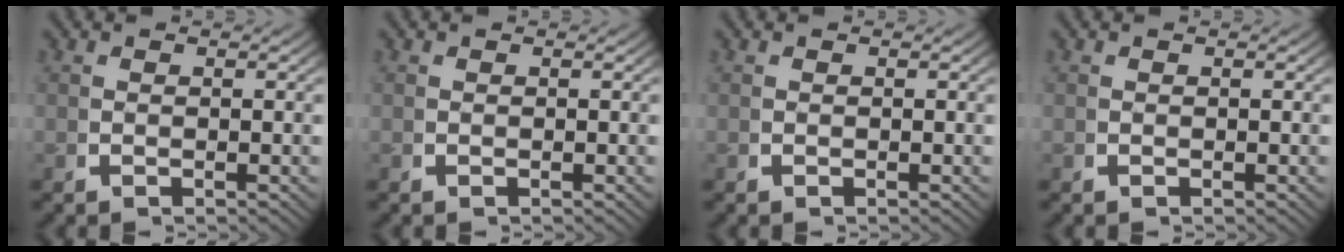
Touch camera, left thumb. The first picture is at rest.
{"total": 0.0}
{"total": 0.0}
{"total": 0.0}